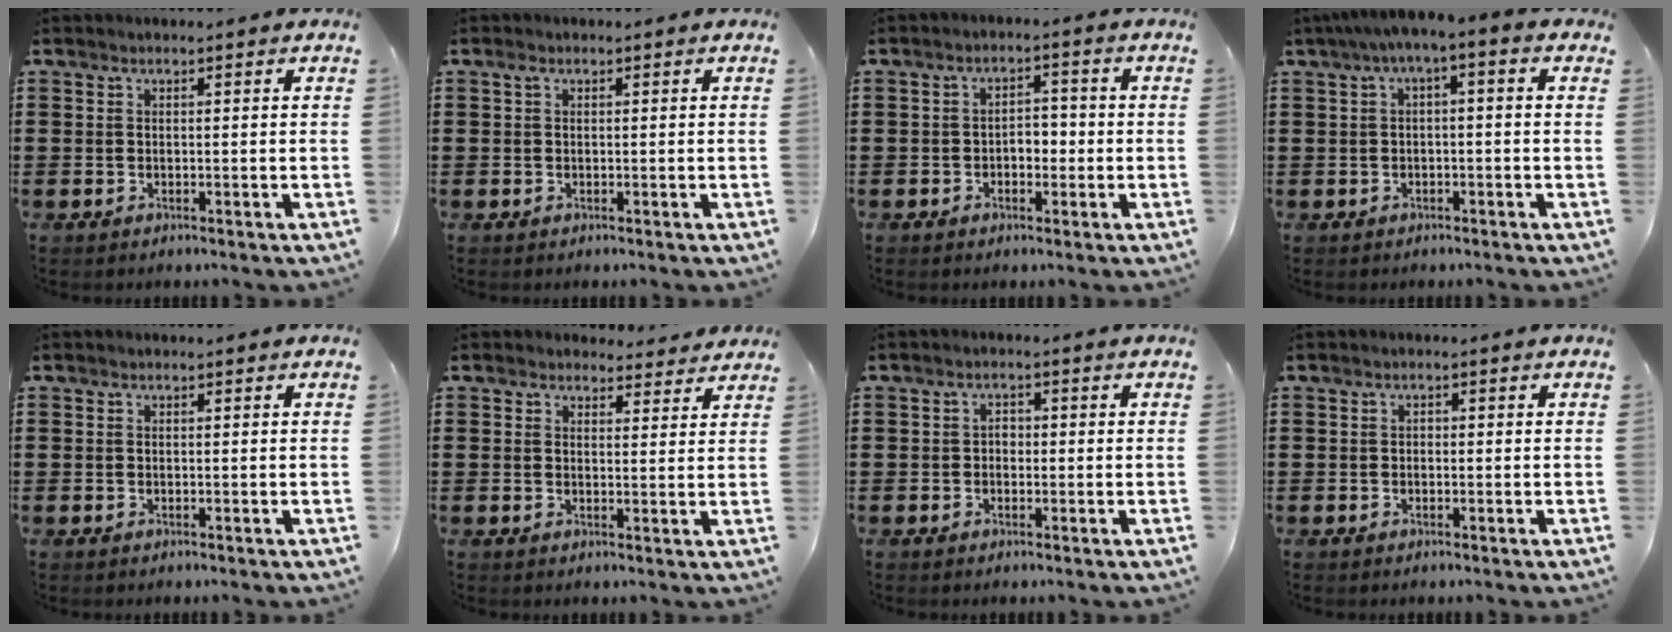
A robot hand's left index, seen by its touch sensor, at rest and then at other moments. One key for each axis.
{"total": 0.9, "fx": 0.4, "fy": 0.6, "fz": 0.6, "tx": -0.014, "ty": 0.005, "tz": 0.007}
{"total": 3.0, "fx": -0.9, "fy": 1.9, "fz": 2.2, "tx": -0.037, "ty": 0.003, "tz": -0.024}
{"total": 3.2, "fx": -1.8, "fy": 0.6, "fz": 2.6, "tx": -0.045, "ty": 0.003, "tz": -0.040}
{"total": 0.0}
{"total": 3.2, "fx": 3.0, "fy": 1.2, "fz": 0.4, "tx": -0.009, "ty": -0.009, "tz": 0.054}
{"total": 1.5, "fx": -0.2, "fy": 1.1, "fz": 1.0, "tx": -0.022, "ty": 0.006, "tz": -0.007}
{"total": 0.6, "fx": -0.3, "fy": 0.5, "fz": 0.3, "tx": -0.009, "ty": 0.000, "tz": -0.006}